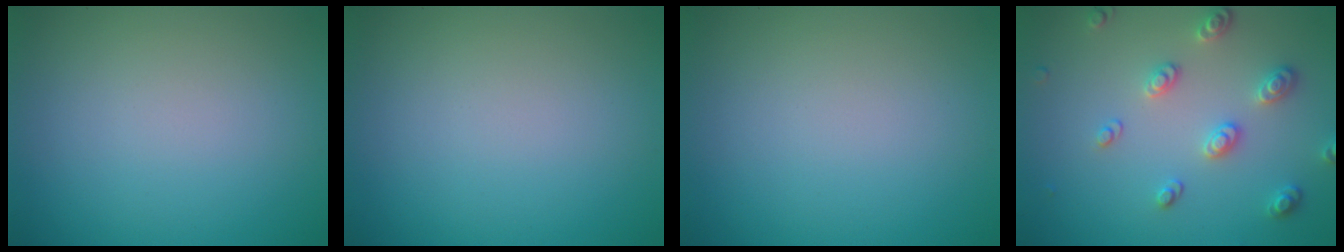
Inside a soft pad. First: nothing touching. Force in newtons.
{"total": 0.0}
{"total": 0.0}
{"total": 2.9, "press": 2.7, "slide": 1.0}